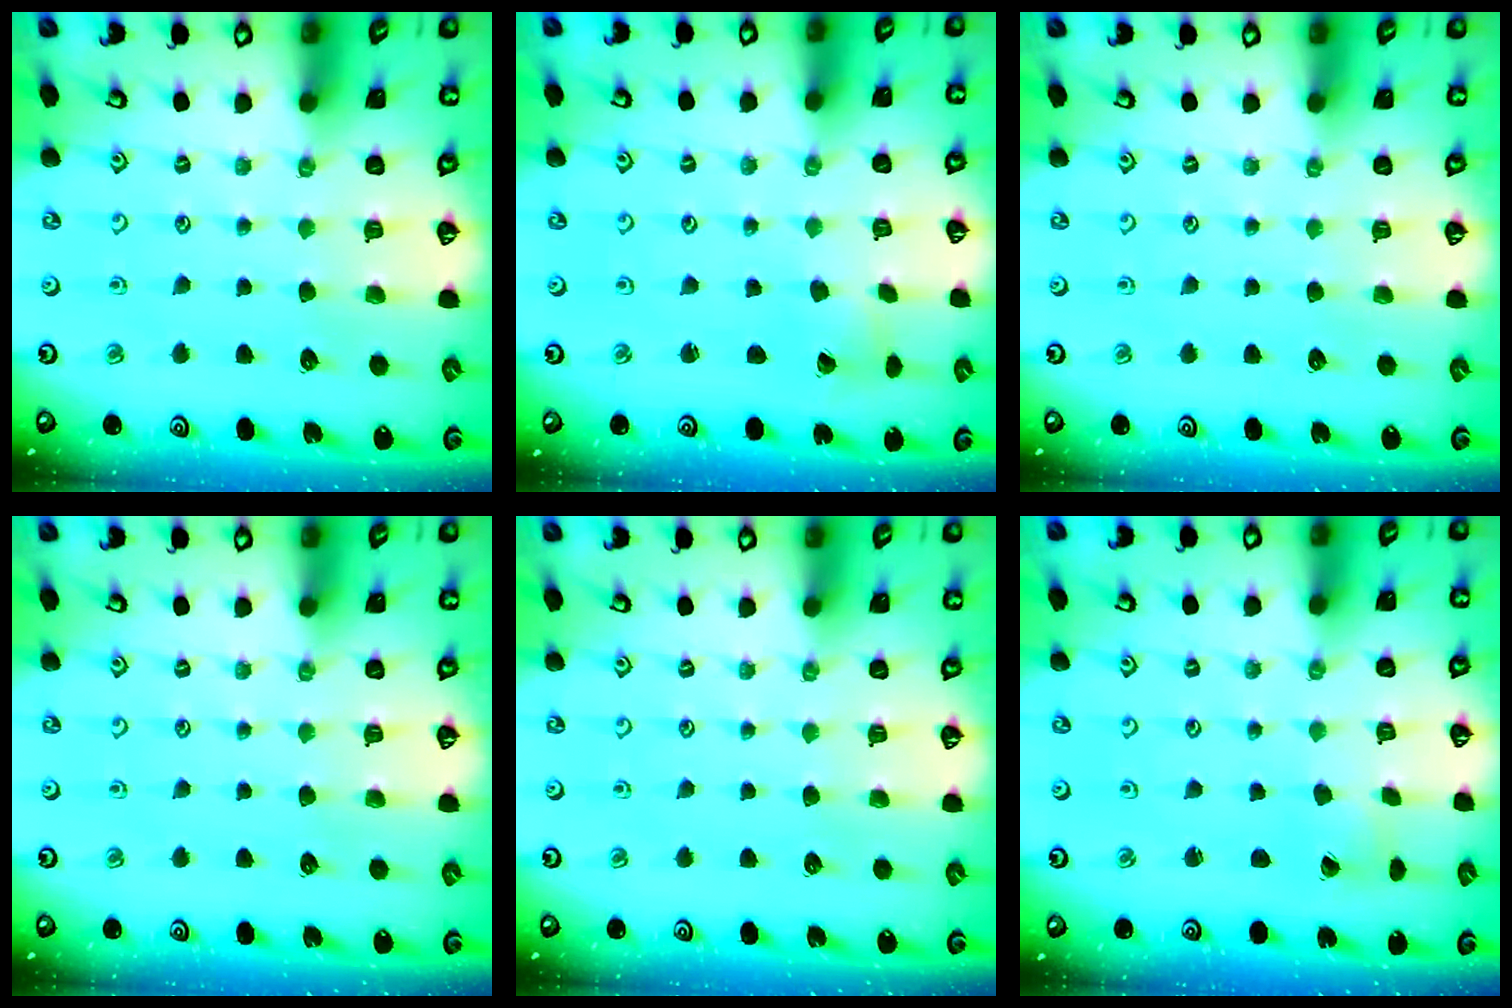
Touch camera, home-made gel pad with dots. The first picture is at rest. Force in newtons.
{"total": 2.3, "press": 2.3, "slide": 0.2}
{"total": 0.0}
{"total": 0.0}
{"total": 0.0}
{"total": 2.8, "press": 2.8, "slide": 0.2}